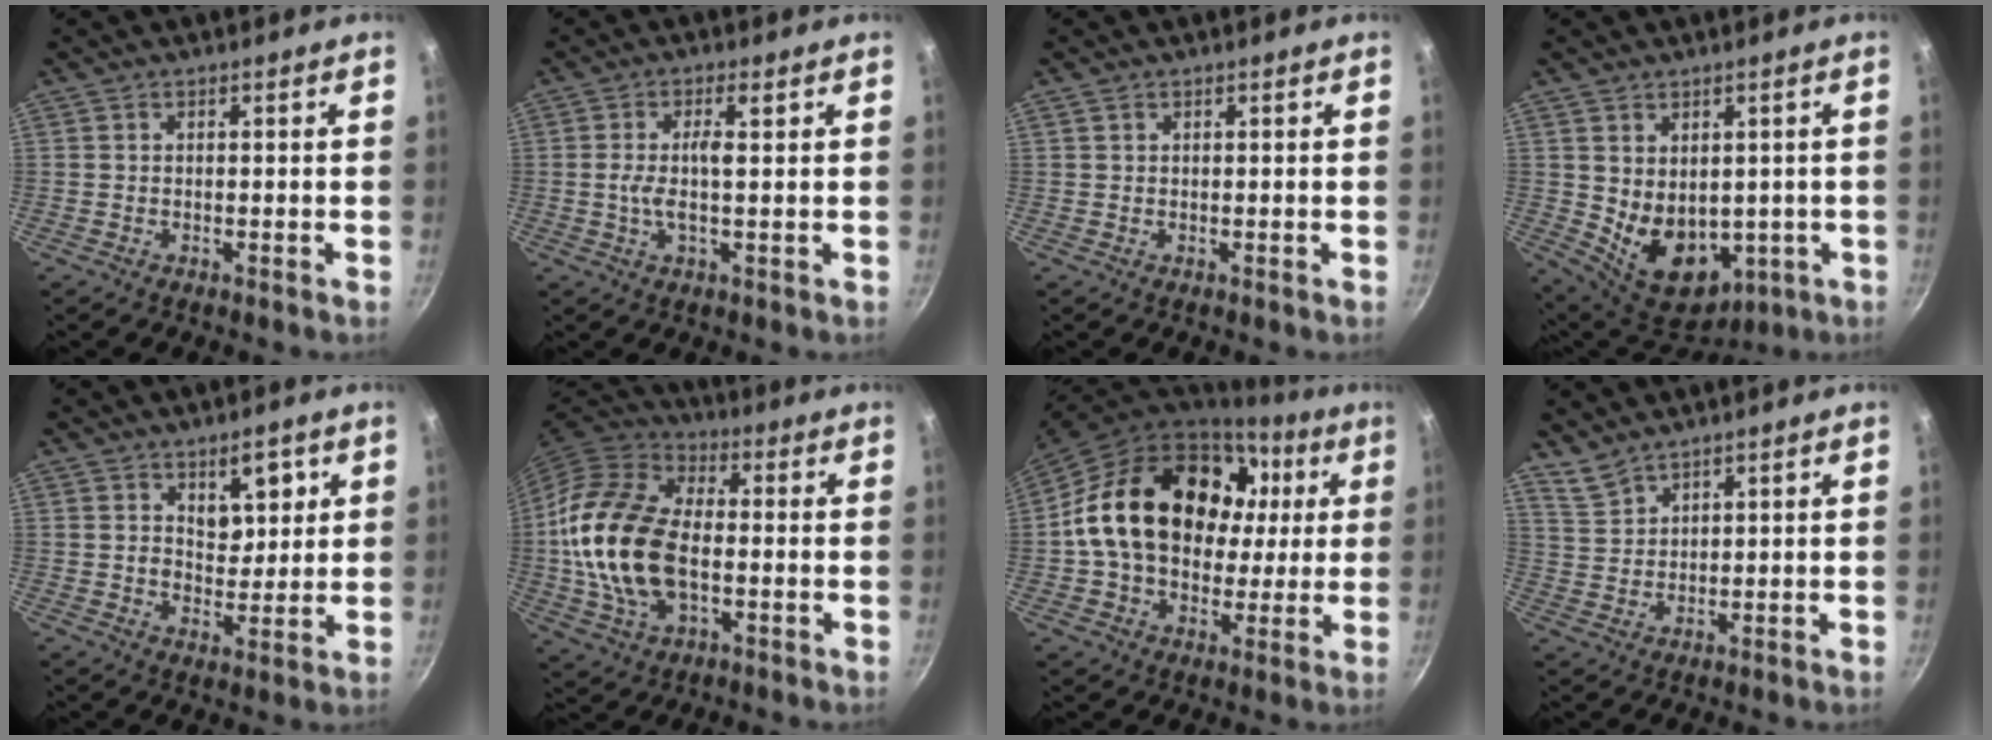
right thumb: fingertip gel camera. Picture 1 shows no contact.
{"total": 5.0, "force": [0.6, 1.3, 4.8], "torque": [-0.095, 0.005, 0.010]}
{"total": 0.6, "force": [0.4, 0.4, 0.2], "torque": [-0.004, 0.001, 0.007]}
{"total": 12.3, "force": [-0.2, 8.9, 8.5], "torque": [-0.107, -0.023, 0.030]}
{"total": 7.0, "force": [3.0, 4.5, 4.4], "torque": [-0.021, -0.022, 0.045]}
{"total": 20.8, "force": [-1.5, 12.8, 16.4], "torque": [-0.306, 0.025, -0.034]}
{"total": 25.6, "force": [4.4, 18.5, 17.2], "torque": [-0.278, 0.030, 0.076]}
{"total": 3.8, "force": [3.5, 1.2, 0.9], "torque": [-0.019, -0.012, 0.081]}